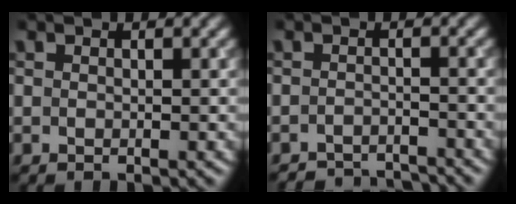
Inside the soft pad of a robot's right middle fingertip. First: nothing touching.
{"total": 4.4, "force": [-4.3, 0.6, 0.8], "torque": [-0.008, -0.005, -0.067]}